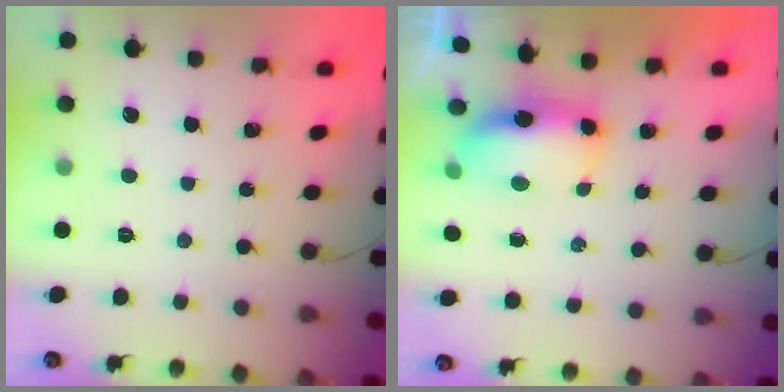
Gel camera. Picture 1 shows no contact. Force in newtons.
{"total": 10.7, "press": 8.8, "slide": 6.1}